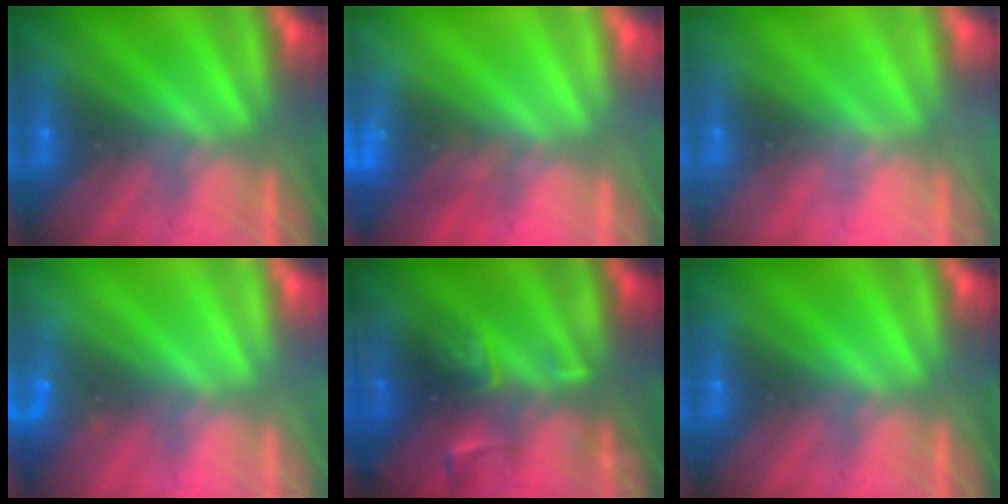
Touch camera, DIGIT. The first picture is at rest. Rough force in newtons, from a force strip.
{"total": 2.6}
{"total": 1.8}
{"total": 3.5}
{"total": 2.7}
{"total": 0.0}